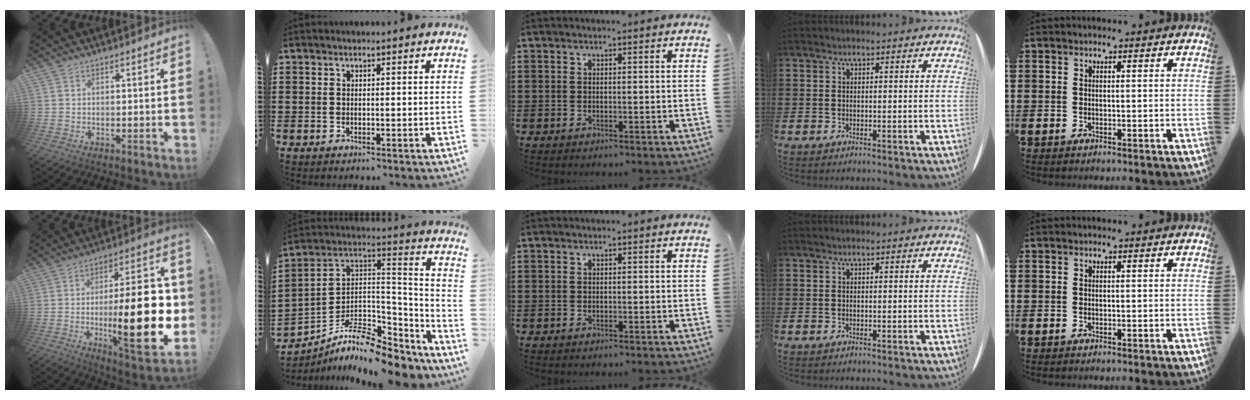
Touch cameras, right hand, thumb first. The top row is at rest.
{"thumb": {"total": 26.8, "force": [-2.0, 7.7, 25.5], "torque": [-0.385, -0.005, -0.024]}, "index": {"total": 9.9, "force": [-7.8, 3.8, 4.7], "torque": [-0.091, 0.011, -0.152]}}